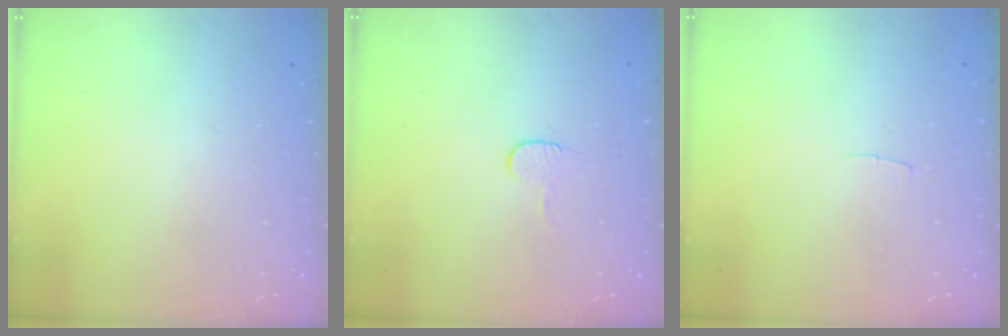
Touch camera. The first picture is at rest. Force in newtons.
{"total": 5.0, "press": 4.9, "slide": 0.4}
{"total": 2.0, "press": 2.0, "slide": 0.2}